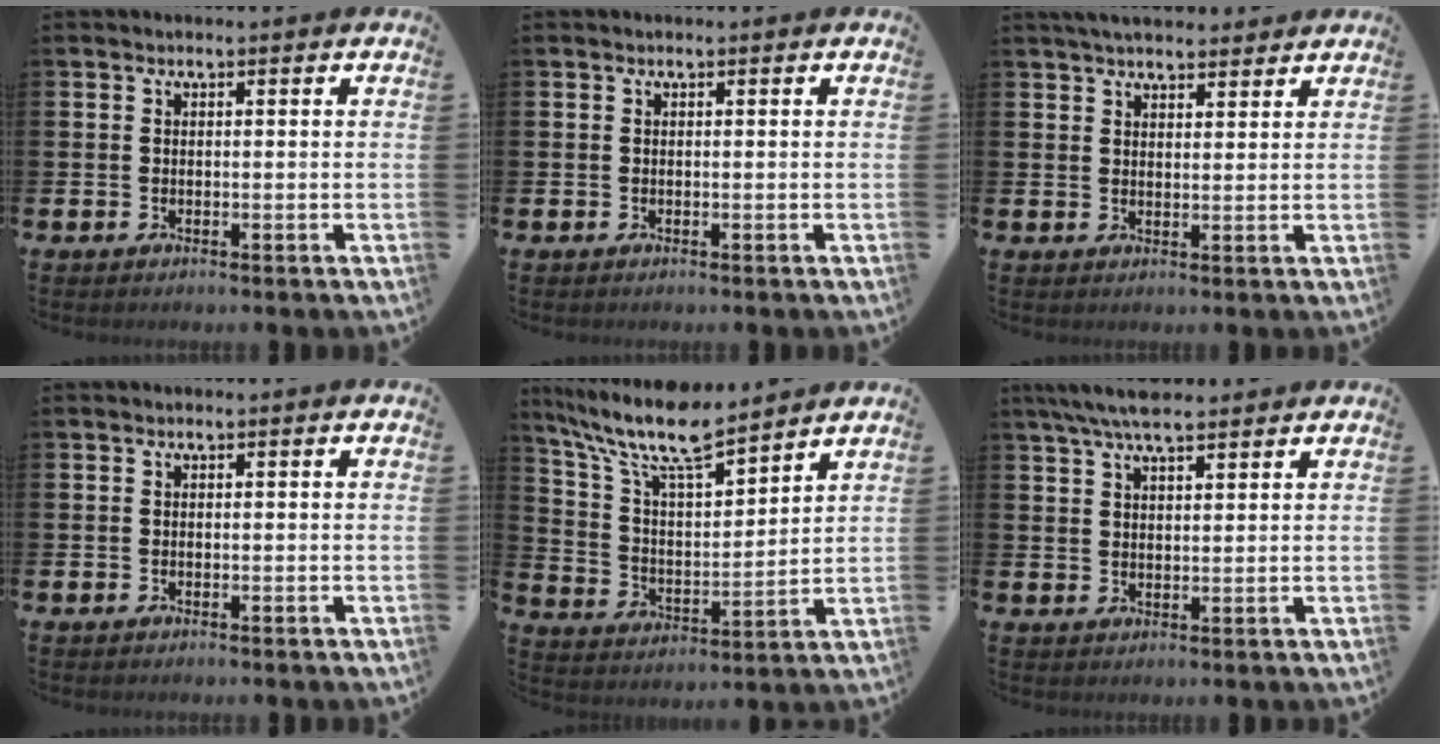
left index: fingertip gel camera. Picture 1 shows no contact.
{"total": 0.0}
{"total": 4.2, "force": [4.0, 1.0, 0.8], "torque": [-0.023, -0.012, 0.076]}
{"total": 0.0}
{"total": 10.8, "force": [9.5, 2.2, 4.7], "torque": [-0.135, -0.050, 0.167]}
{"total": 6.1, "force": [5.3, 1.4, 2.8], "torque": [-0.058, -0.015, 0.094]}